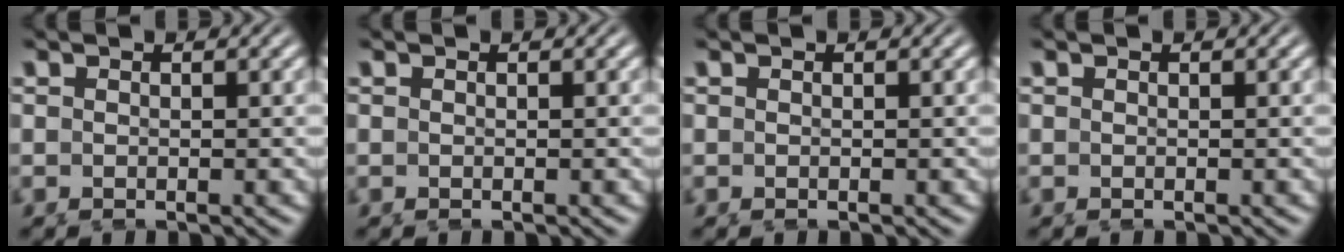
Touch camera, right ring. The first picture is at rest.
{"total": 0.0}
{"total": 0.0}
{"total": 0.0}